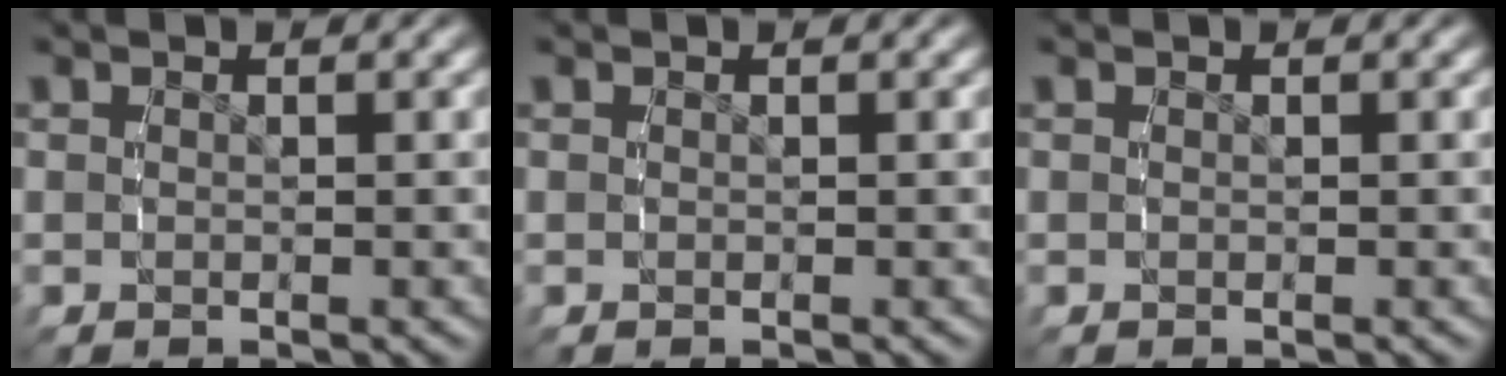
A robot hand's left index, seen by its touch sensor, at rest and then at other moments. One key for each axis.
{"total": 0.0}
{"total": 0.0}